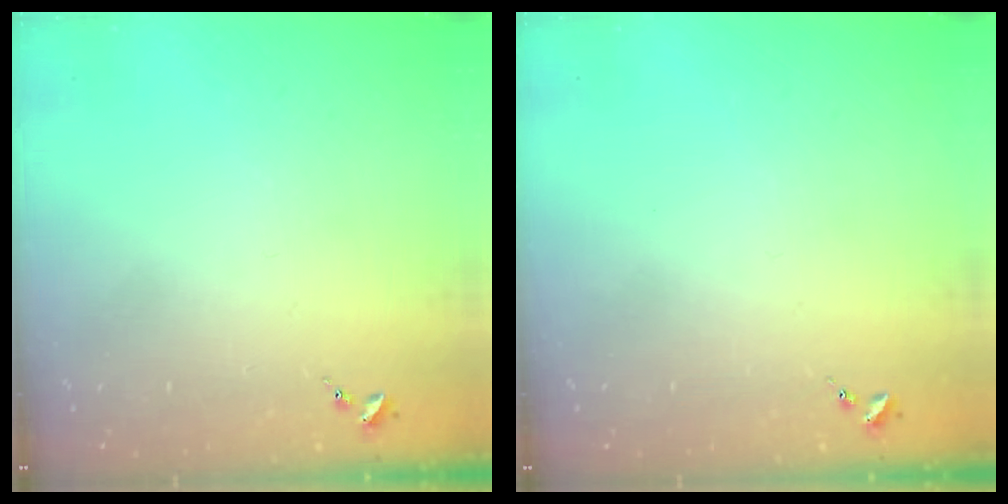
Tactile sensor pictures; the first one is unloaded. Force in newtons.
{"total": 0.0}